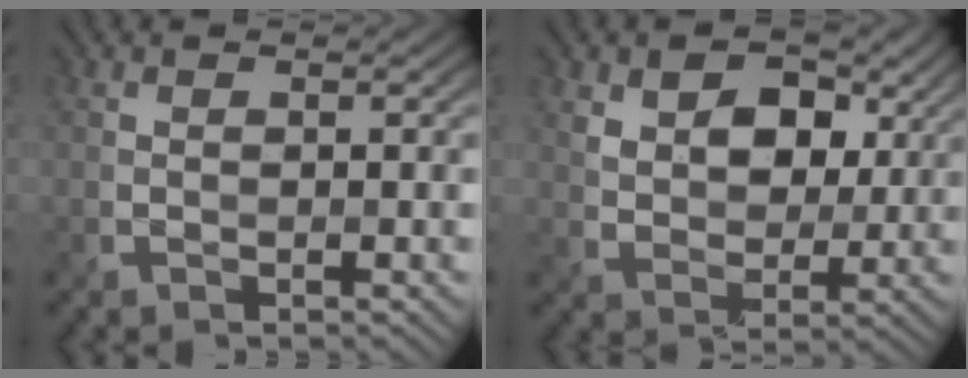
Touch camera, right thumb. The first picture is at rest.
{"total": 8.2, "force": [3.6, 5.5, 4.9], "torque": [-0.104, -0.004, 0.055]}